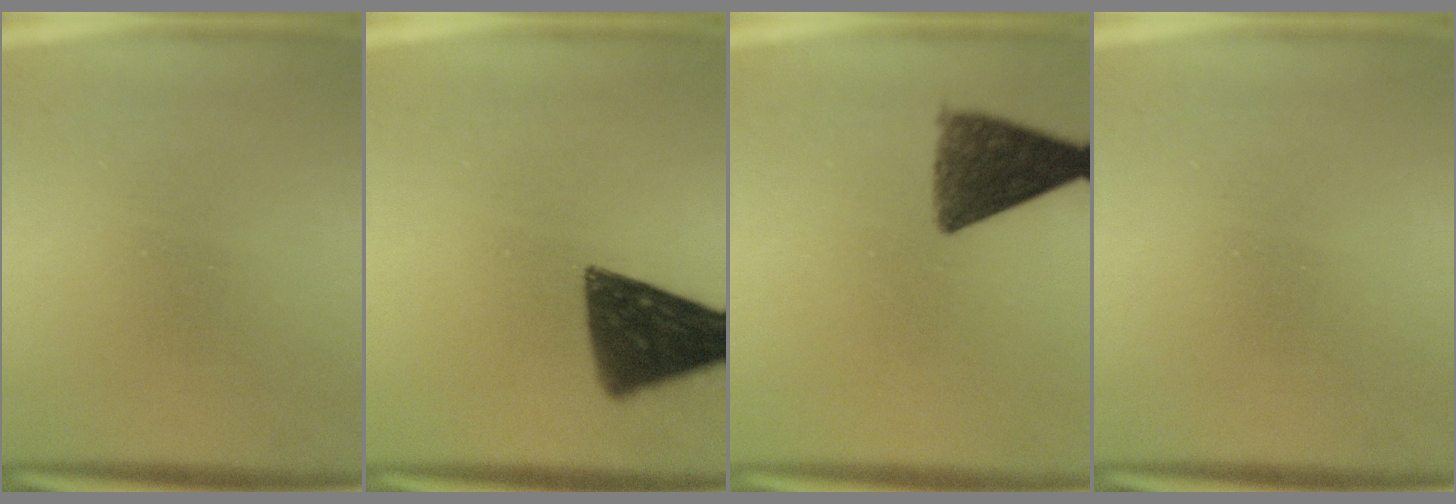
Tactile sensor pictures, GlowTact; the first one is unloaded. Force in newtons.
{"total": 12.4}
{"total": 9.7}
{"total": 0.0}